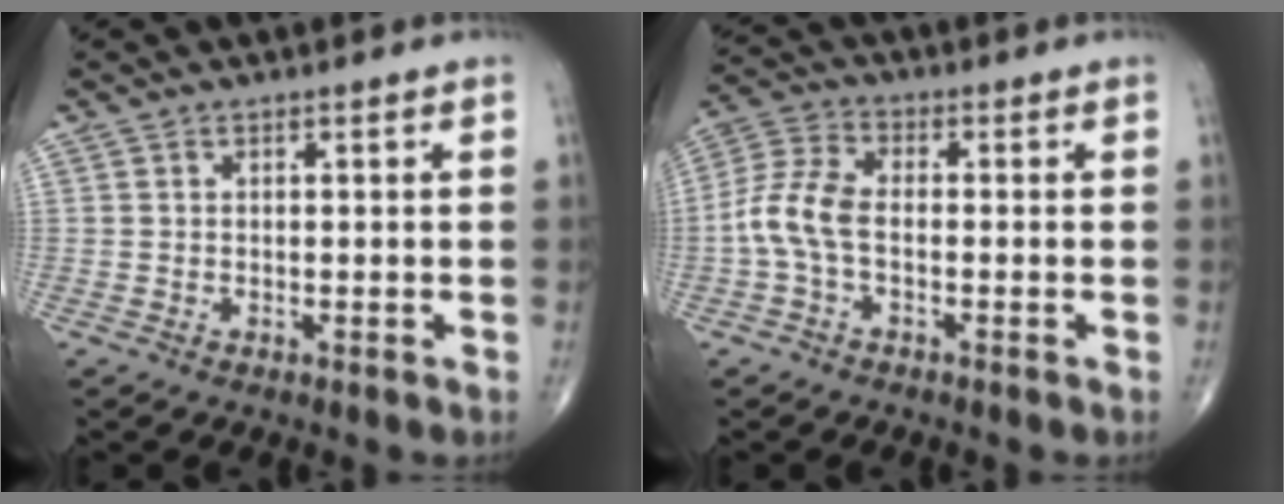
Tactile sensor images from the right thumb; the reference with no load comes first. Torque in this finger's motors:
{"motor_torque": [0.06, 0.06, 0.12, -0.13, 0.09]}